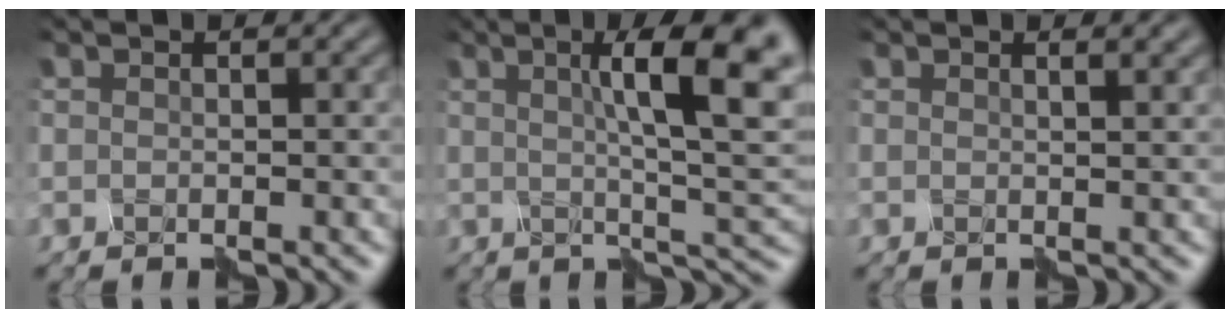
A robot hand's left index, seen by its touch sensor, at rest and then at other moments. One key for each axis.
{"total": 11.5, "fx": 3.4, "fy": 2.9, "fz": 10.6, "tx": -0.123, "ty": 0.012, "tz": 0.053}
{"total": 1.5, "fx": 1.0, "fy": 0.5, "fz": 0.9, "tx": 0.001, "ty": 0.004, "tz": 0.000}